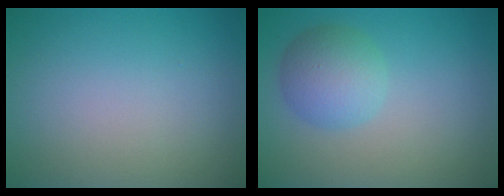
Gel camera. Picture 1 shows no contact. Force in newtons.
{"total": 3.8, "press": 3.8, "slide": 0.1}